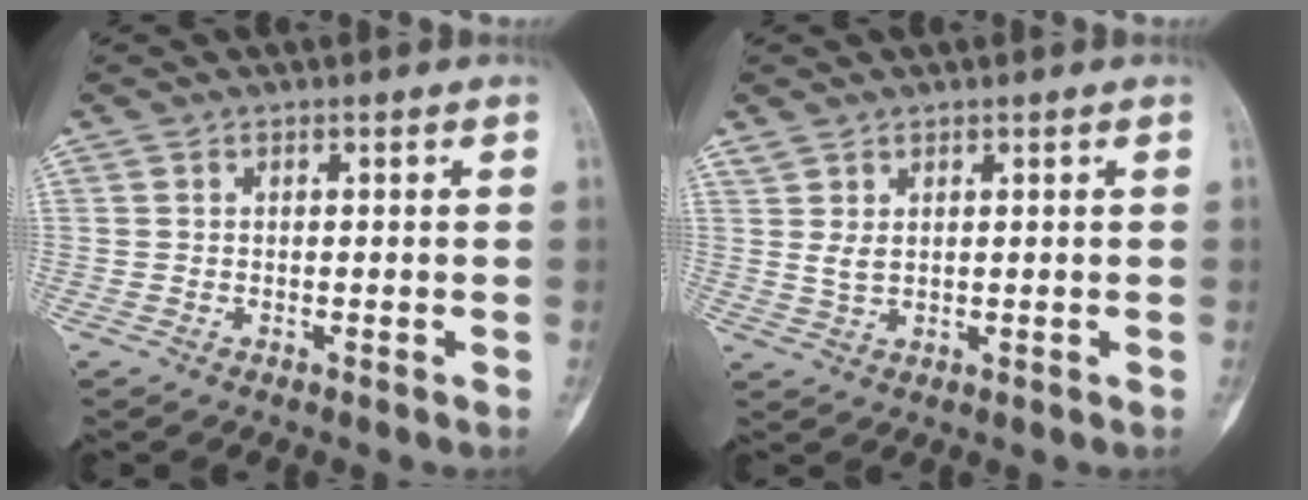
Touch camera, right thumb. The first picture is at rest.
{"total": 2.0, "force": [1.0, 1.1, 1.4], "torque": [-0.029, -0.003, 0.028]}